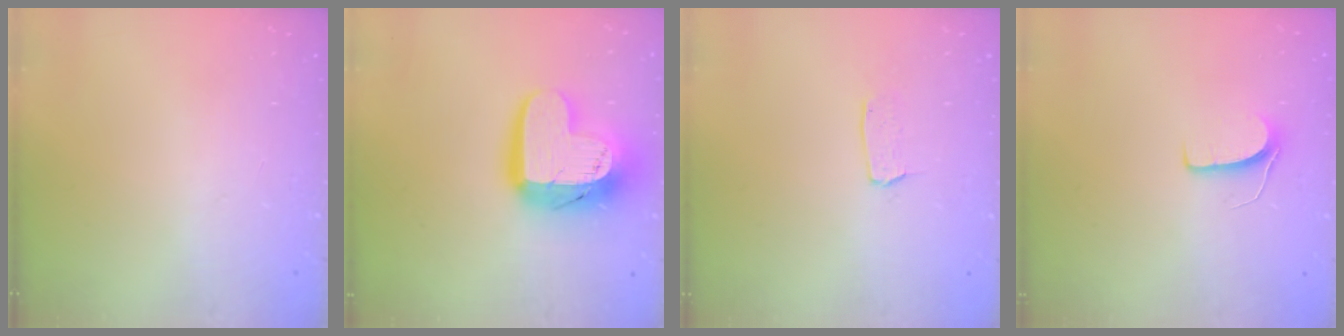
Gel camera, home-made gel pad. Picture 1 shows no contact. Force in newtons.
{"total": 18.0, "press": 17.9, "slide": 1.2}
{"total": 2.9, "press": 2.9, "slide": 0.2}
{"total": 5.9, "press": 5.9, "slide": 0.4}